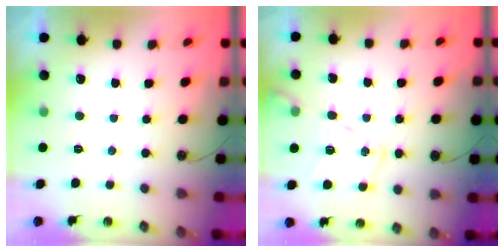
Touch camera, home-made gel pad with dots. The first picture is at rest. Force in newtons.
{"total": 16.8, "press": 16.7, "slide": 1.8}